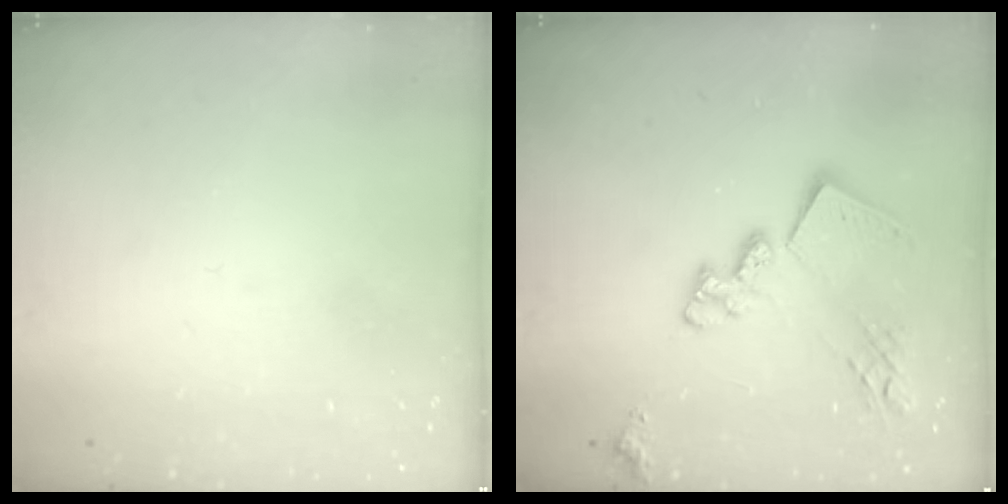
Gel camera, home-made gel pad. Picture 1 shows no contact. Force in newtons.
{"total": 18.1, "press": 18.1, "slide": 1.1}